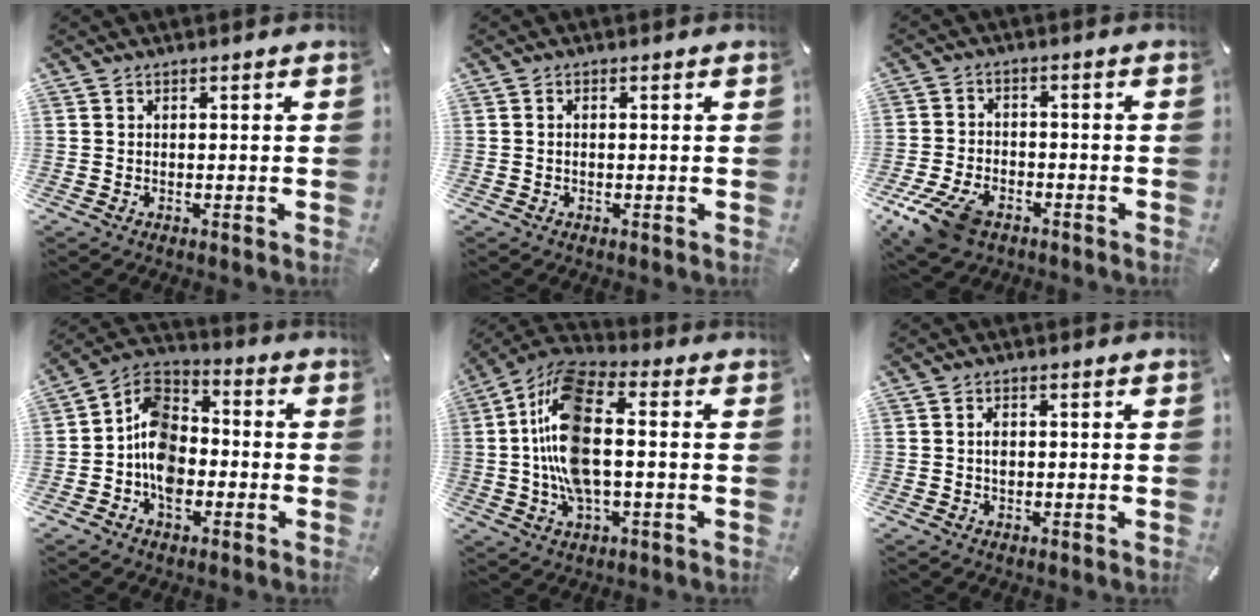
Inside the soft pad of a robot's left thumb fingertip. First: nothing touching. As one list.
[{"total": 0.8, "force": [-0.1, 0.4, 0.7], "torque": [-0.014, 0.002, -0.003]}, {"total": 10.0, "force": [-5.9, 6.0, 5.5], "torque": [-0.118, 0.023, -0.106]}, {"total": 11.3, "force": [-3.8, 8.5, 6.4], "torque": [-0.133, 0.025, -0.074]}, {"total": 16.8, "force": [-0.2, 8.1, 14.7], "torque": [-0.309, 0.002, -0.007]}, {"total": 2.1, "force": [0.0, 1.3, 1.6], "torque": [-0.033, 0.004, -0.001]}]